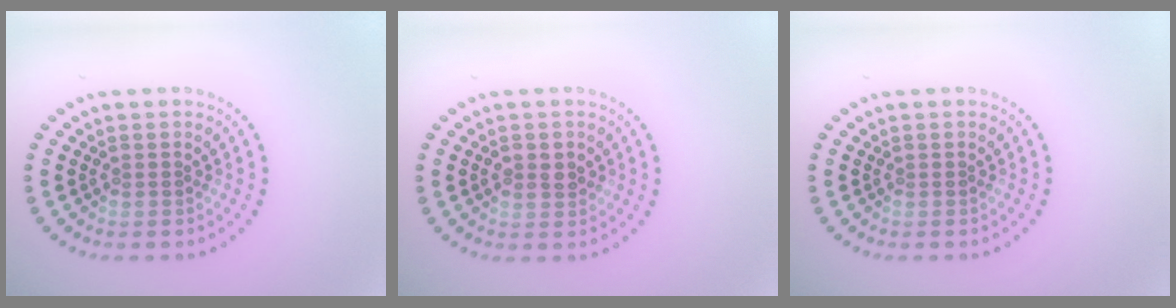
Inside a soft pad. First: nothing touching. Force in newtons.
{"total": 1.8, "press": 1.8, "slide": 0.2}
{"total": 0.0}